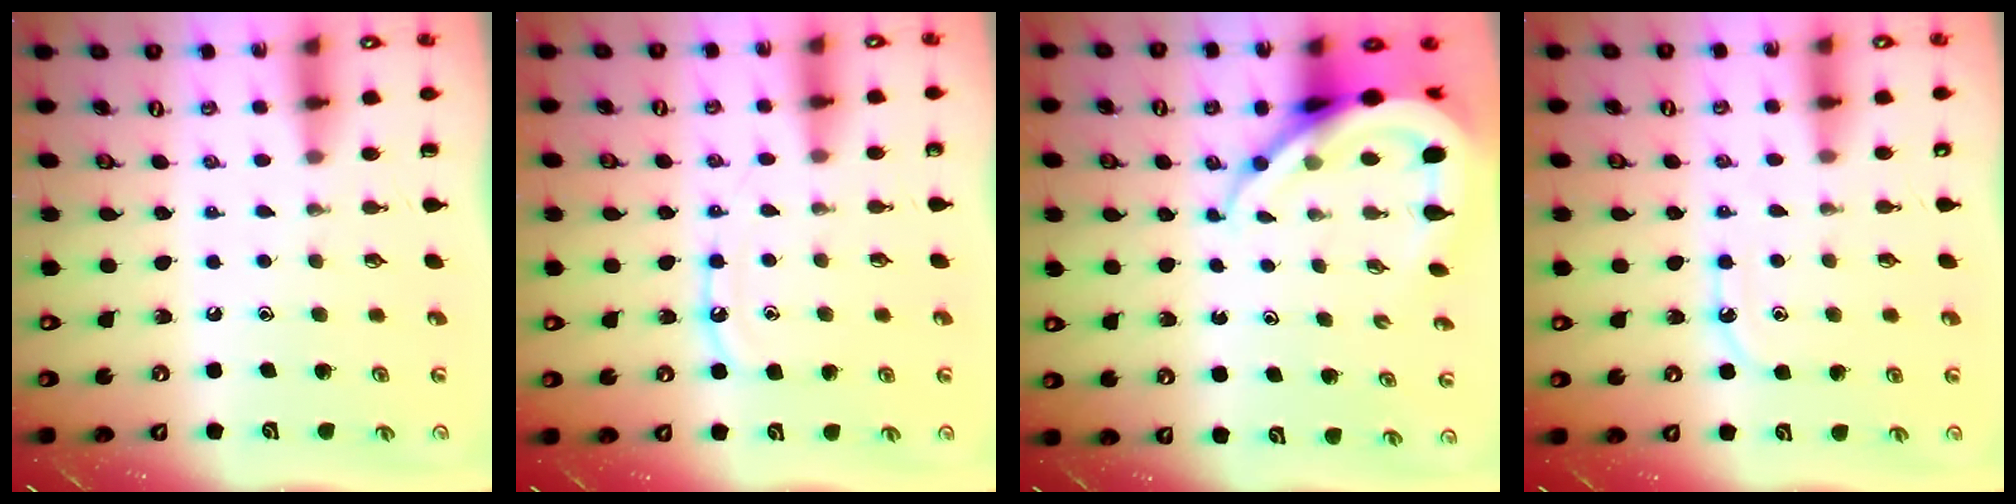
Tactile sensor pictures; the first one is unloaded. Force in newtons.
{"total": 8.3, "press": 8.2, "slide": 0.8}
{"total": 11.5, "press": 11.4, "slide": 1.2}
{"total": 6.4, "press": 6.3, "slide": 0.8}